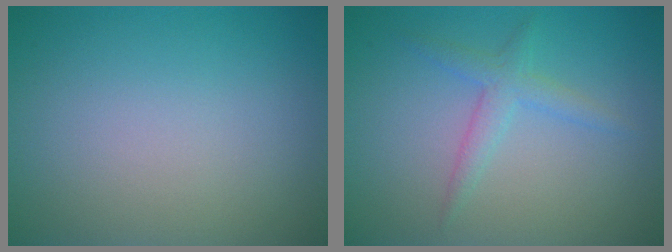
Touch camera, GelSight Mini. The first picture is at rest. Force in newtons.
{"total": 1.3, "press": 1.3, "slide": 0.1}